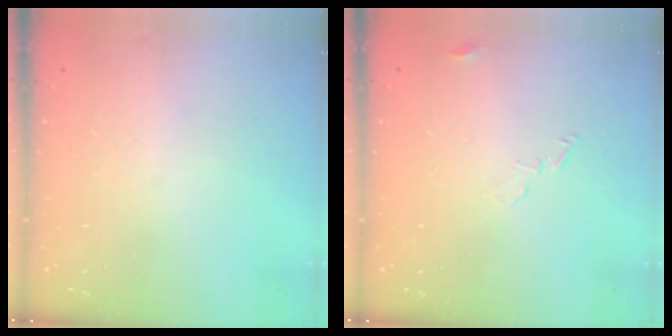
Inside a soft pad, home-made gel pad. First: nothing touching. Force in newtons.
{"total": 4.5, "press": 4.5, "slide": 0.4}